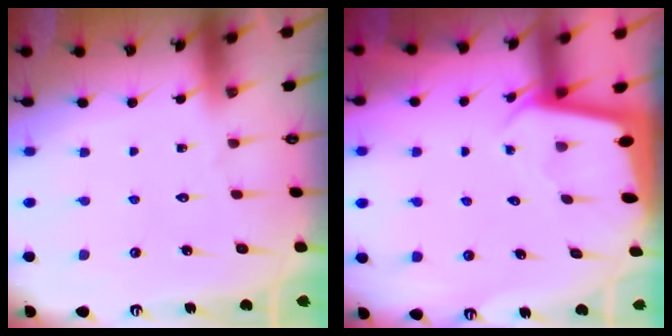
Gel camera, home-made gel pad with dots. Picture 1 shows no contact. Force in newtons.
{"total": 1.9, "press": 1.9, "slide": 0.0}